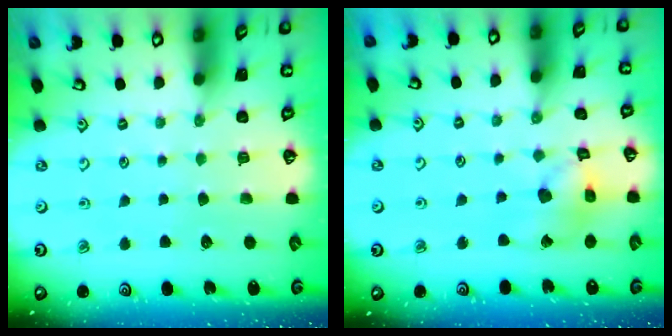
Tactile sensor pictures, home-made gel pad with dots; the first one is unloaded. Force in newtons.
{"total": 11.6, "press": 11.5, "slide": 1.4}